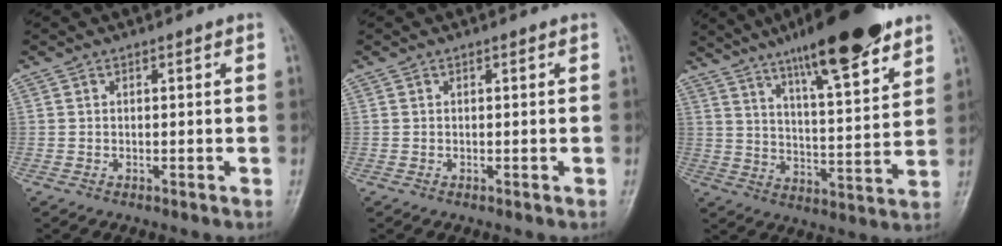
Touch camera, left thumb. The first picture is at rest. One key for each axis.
{"total": 0.0}
{"total": 19.4, "fx": 13.3, "fy": 3.7, "fz": 13.6, "tx": -0.187, "ty": -0.057, "tz": 0.211}